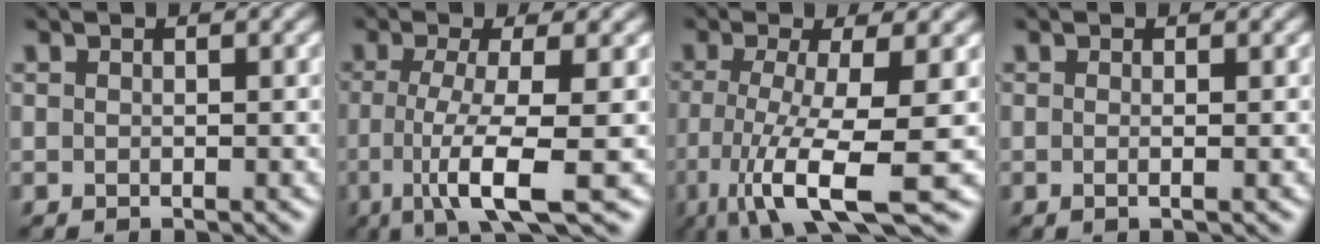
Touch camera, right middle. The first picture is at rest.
{"total": 6.5, "force": [-1.6, 1.4, 6.2], "torque": [-0.108, -0.009, -0.032]}
{"total": 8.6, "force": [-3.0, 1.9, 7.8], "torque": [-0.138, -0.012, -0.056]}
{"total": 1.2, "force": [-0.1, 0.4, 1.1], "torque": [-0.016, -0.005, -0.008]}